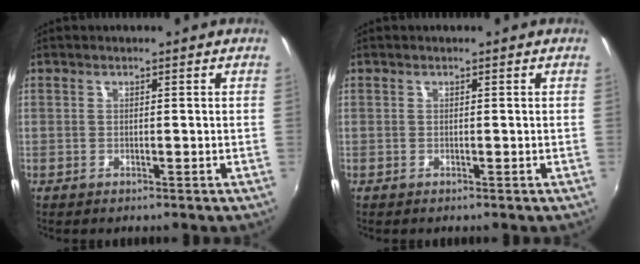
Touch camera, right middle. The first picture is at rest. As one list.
[{"total": 0.0}]